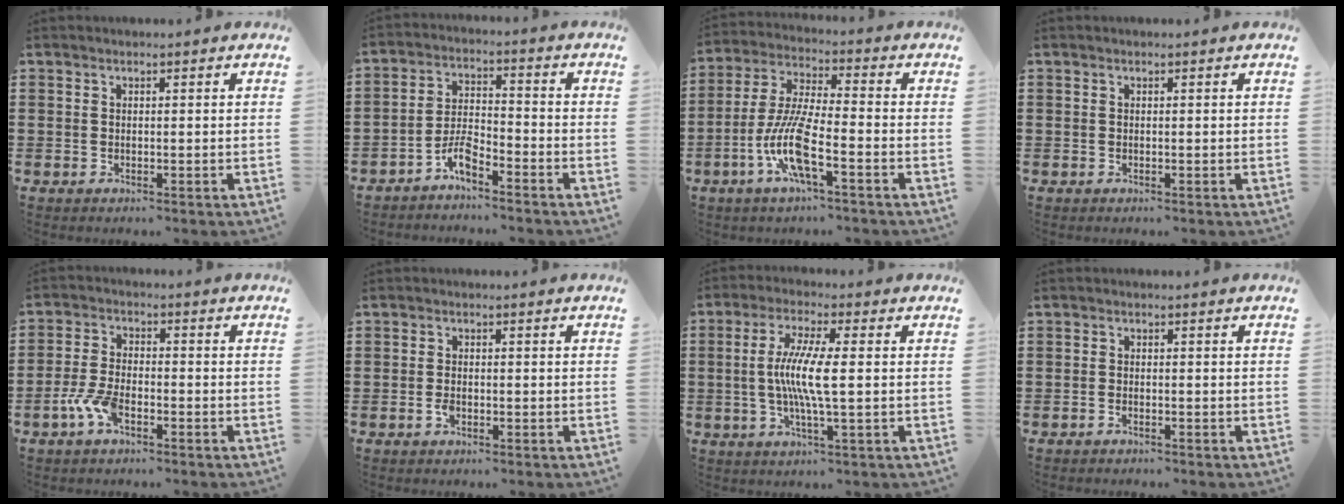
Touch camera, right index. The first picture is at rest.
{"total": 4.7, "force": [-3.9, 1.2, 2.4], "torque": [-0.066, 0.003, -0.083]}
{"total": 9.6, "force": [-4.2, 1.9, 8.5], "torque": [-0.193, -0.012, -0.084]}
{"total": 0.0}
{"total": 5.2, "force": [-2.8, 2.1, 3.9], "torque": [-0.098, -0.002, -0.058]}
{"total": 1.5, "force": [-0.6, 0.7, 1.2], "torque": [-0.031, -0.004, -0.013]}
{"total": 7.2, "force": [-0.1, 0.5, 7.2], "torque": [-0.142, -0.010, -0.011]}
{"total": 0.7, "force": [-0.6, 0.2, 0.2], "torque": [-0.006, -0.001, -0.012]}